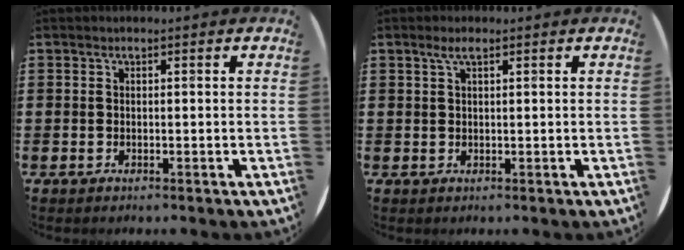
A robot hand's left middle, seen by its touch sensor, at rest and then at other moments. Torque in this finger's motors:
{"motor_torque": [0.48, -0.30, 0.06, 0.01]}